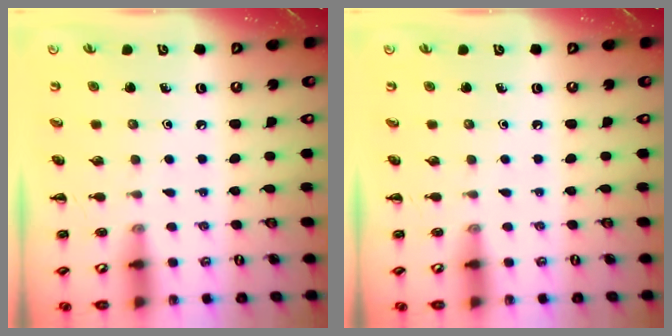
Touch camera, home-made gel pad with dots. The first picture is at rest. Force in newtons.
{"total": 0.0}